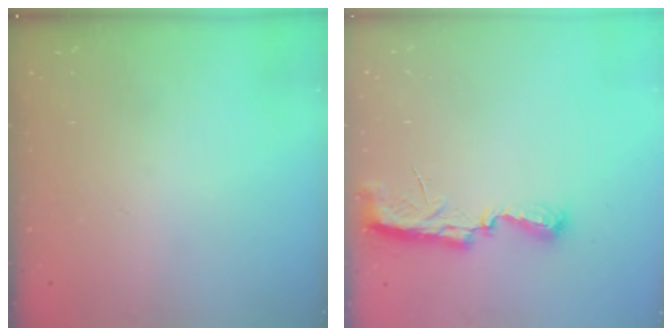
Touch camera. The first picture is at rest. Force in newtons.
{"total": 7.0, "press": 7.0, "slide": 0.6}